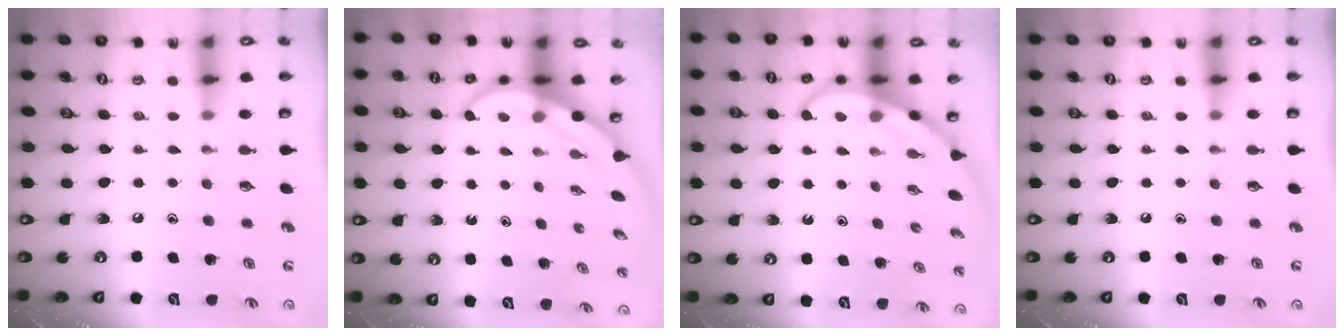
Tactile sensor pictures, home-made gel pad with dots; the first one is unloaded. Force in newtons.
{"total": 4.4, "press": 4.4, "slide": 0.7}
{"total": 3.9, "press": 3.9, "slide": 0.3}
{"total": 0.0}